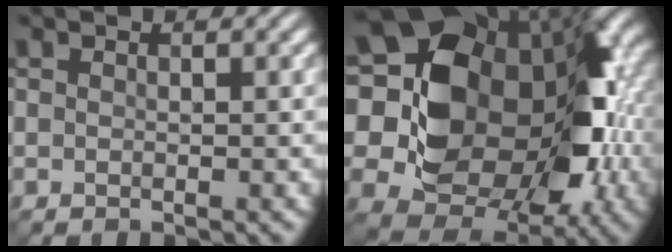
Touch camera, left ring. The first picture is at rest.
{"total": 17.6, "force": [1.3, 13.5, 11.2], "torque": [-0.181, 0.002, 0.037]}